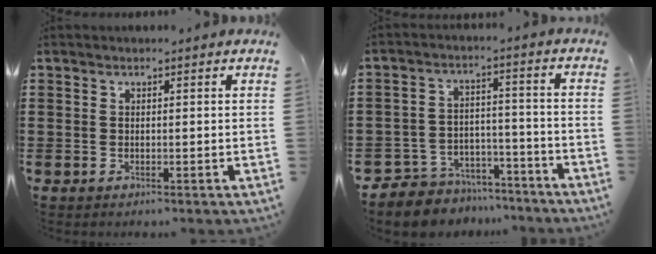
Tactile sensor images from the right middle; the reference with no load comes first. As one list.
[{"total": 6.3, "force": [-6.0, 1.9, -0.2], "torque": [-0.004, 0.019, -0.122]}]